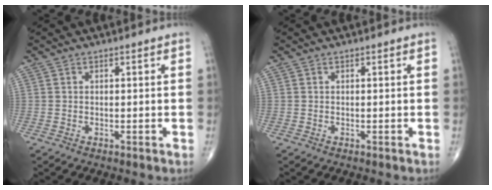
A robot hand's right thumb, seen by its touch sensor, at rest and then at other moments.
{"total": 0.0}